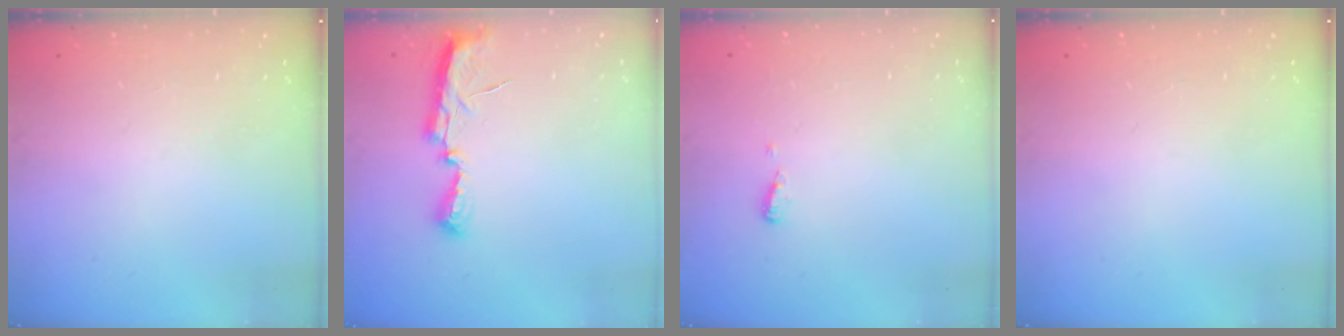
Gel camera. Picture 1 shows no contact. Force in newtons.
{"total": 7.0, "press": 7.0, "slide": 0.5}
{"total": 4.1, "press": 4.1, "slide": 0.4}
{"total": 0.0}